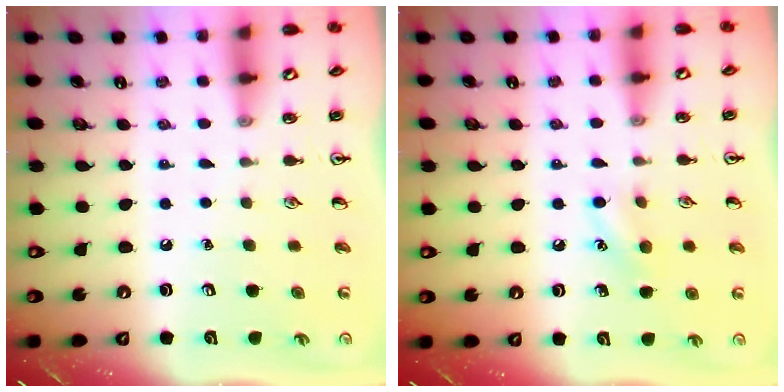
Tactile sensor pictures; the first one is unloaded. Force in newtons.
{"total": 8.0, "press": 7.8, "slide": 1.8}